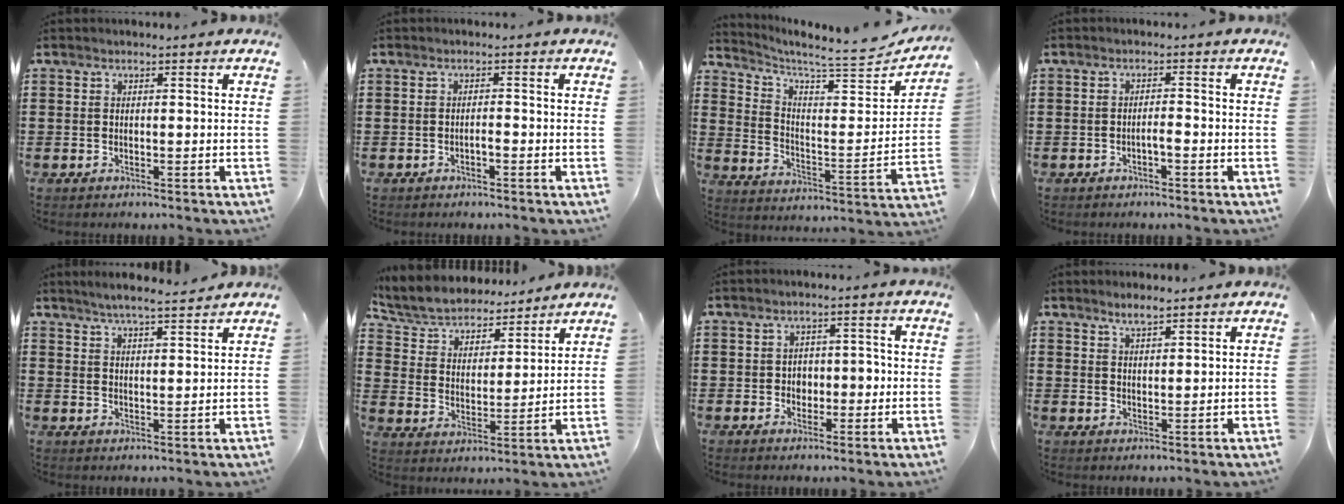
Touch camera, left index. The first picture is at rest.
{"total": 1.0, "force": [-0.5, 0.2, 0.8], "torque": [-0.018, -0.002, -0.008]}
{"total": 6.0, "force": [5.3, 0.3, 2.7], "torque": [-0.071, -0.047, 0.082]}
{"total": 1.5, "force": [-0.8, 0.2, 1.3], "torque": [-0.026, 0.000, -0.014]}
{"total": 4.2, "force": [3.8, 0.0, 1.7], "torque": [-0.044, -0.009, 0.068]}
{"total": 6.1, "force": [5.8, 1.4, 1.1], "torque": [-0.053, -0.034, 0.098]}
{"total": 3.1, "force": [-0.2, 2.3, 2.1], "torque": [-0.030, 0.000, -0.012]}
{"total": 2.6, "force": [2.3, 0.5, 1.2], "torque": [-0.028, 0.004, 0.042]}